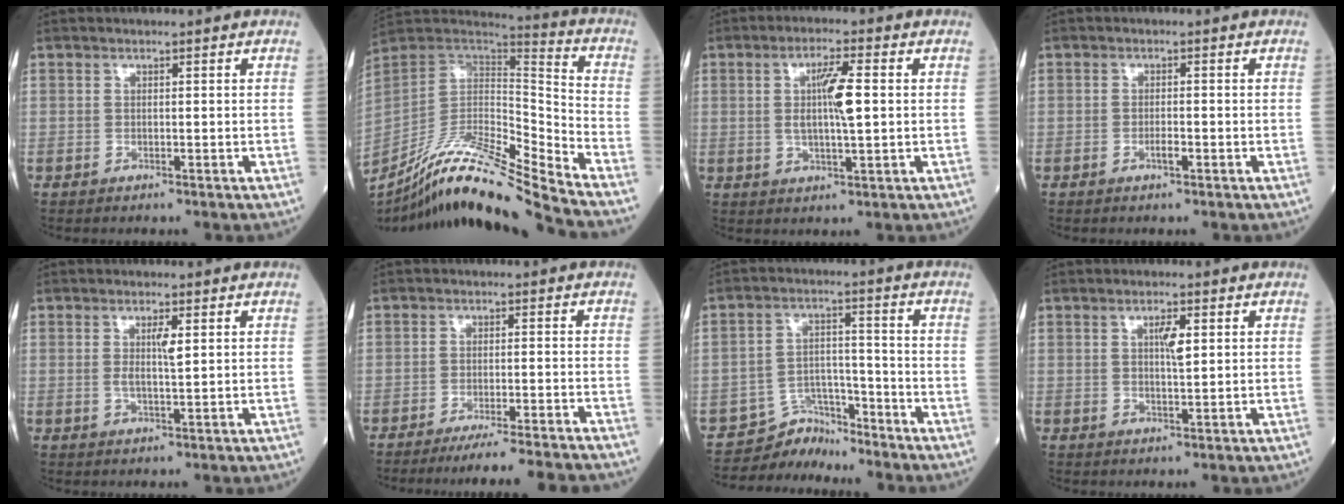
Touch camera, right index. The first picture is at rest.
{"total": 19.0, "force": [-16.8, -1.1, 8.8], "torque": [-0.167, 0.003, -0.304]}
{"total": 6.4, "force": [0.7, 0.7, 6.4], "torque": [-0.117, 0.003, 0.013]}
{"total": 1.4, "force": [-0.7, 0.3, 1.2], "torque": [-0.022, 0.001, -0.011]}
{"total": 2.8, "force": [0.7, 0.3, 2.7], "torque": [-0.052, -0.003, 0.012]}
{"total": 10.1, "force": [-9.3, -1.2, 3.7], "torque": [-0.027, -0.016, -0.136]}
{"total": 5.7, "force": [-5.4, 1.3, -1.3], "torque": [0.017, 0.026, -0.090]}
{"total": 3.0, "force": [0.9, 0.6, 2.8], "torque": [-0.050, 0.000, 0.016]}